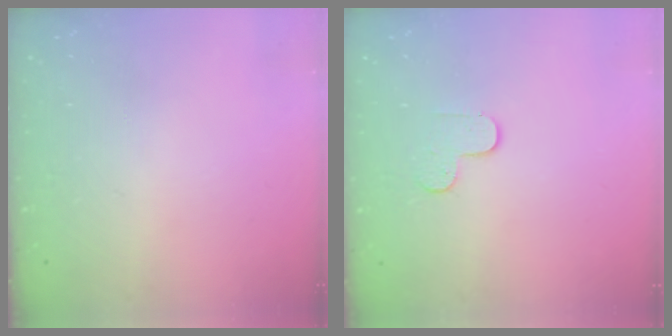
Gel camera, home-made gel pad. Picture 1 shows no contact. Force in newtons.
{"total": 4.3, "press": 4.3, "slide": 0.4}